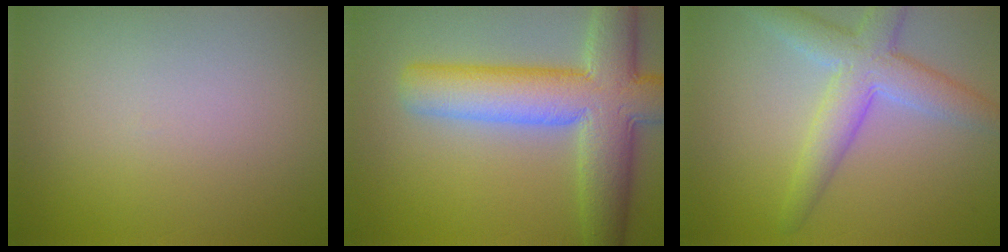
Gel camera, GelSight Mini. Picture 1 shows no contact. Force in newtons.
{"total": 9.6, "press": 9.6, "slide": 0.3}
{"total": 5.0, "press": 5.0, "slide": 0.3}